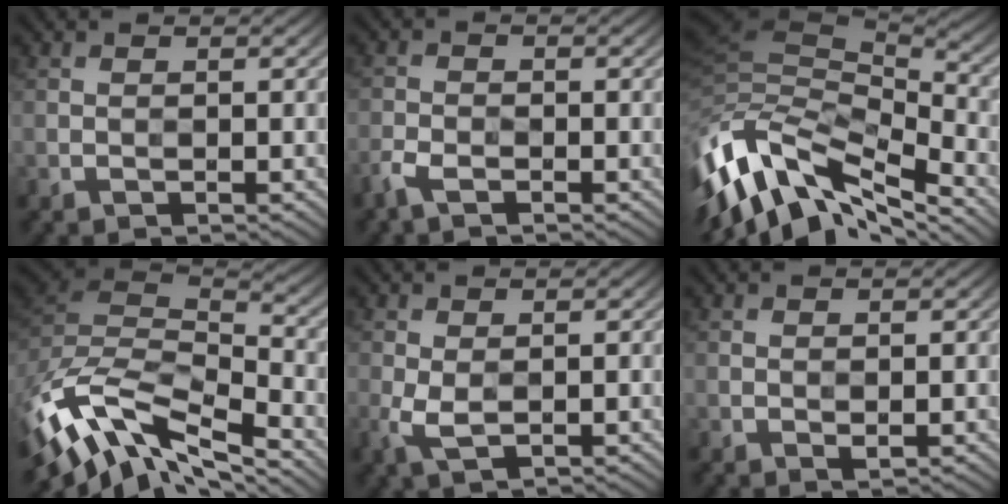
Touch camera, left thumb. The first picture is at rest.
{"total": 2.8, "force": [-2.1, 1.0, 1.6], "torque": [-0.044, -0.008, -0.050]}
{"total": 15.3, "force": [-9.3, 7.1, 9.9], "torque": [-0.244, -0.027, -0.156]}
{"total": 12.8, "force": [-7.3, 5.7, 8.8], "torque": [-0.214, -0.013, -0.124]}
{"total": 2.9, "force": [-0.5, 1.6, 2.4], "torque": [-0.072, -0.008, -0.012]}
{"total": 0.6, "force": [0.1, 0.3, 0.5], "torque": [-0.010, -0.004, 0.002]}